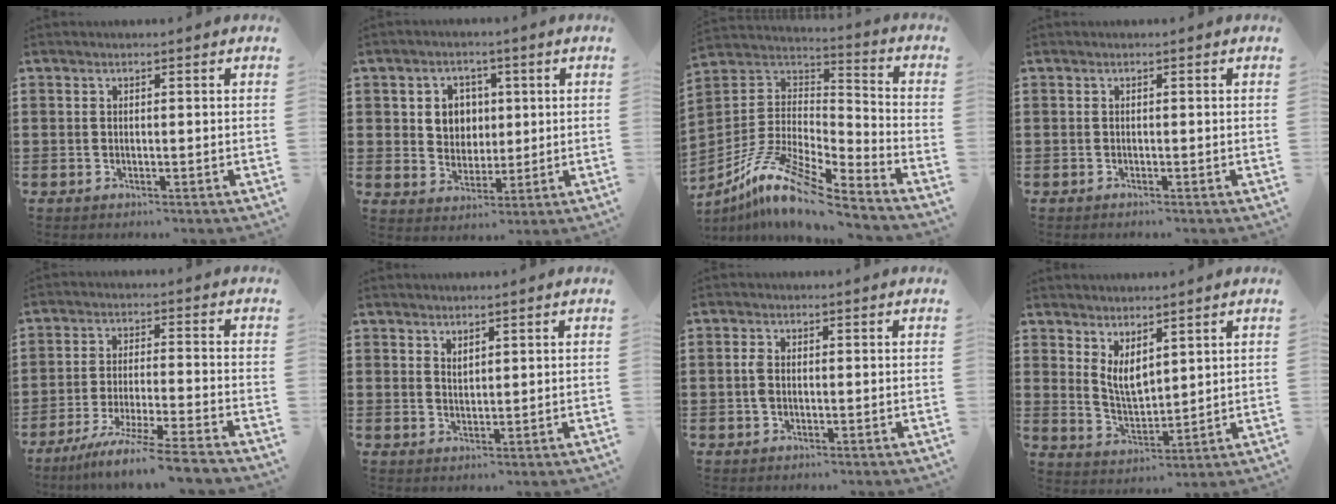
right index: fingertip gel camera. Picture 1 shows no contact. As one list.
[{"total": 5.3, "force": [1.2, 4.8, 1.8], "torque": [-0.050, 0.013, 0.019]}, {"total": 11.9, "force": [-9.2, 1.6, 7.3], "torque": [-0.160, 0.008, -0.187]}, {"total": 0.0}, {"total": 7.5, "force": [-6.5, -0.8, 3.6], "torque": [-0.073, -0.016, -0.126]}, {"total": 1.5, "force": [1.4, 0.5, 0.2], "torque": [-0.005, 0.002, 0.026]}, {"total": 1.9, "force": [-0.2, 1.0, 1.5], "torque": [-0.039, 0.000, -0.007]}, {"total": 4.5, "force": [2.9, 2.0, 2.9], "torque": [-0.065, -0.004, 0.054]}]